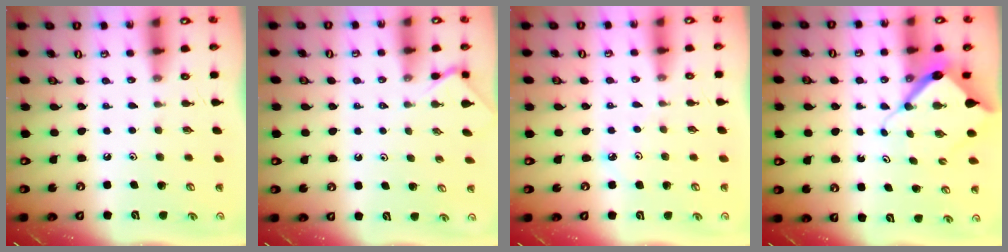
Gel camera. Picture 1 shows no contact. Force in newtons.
{"total": 2.5, "press": 2.5, "slide": 0.4}
{"total": 2.3, "press": 2.3, "slide": 0.2}
{"total": 7.5, "press": 7.5, "slide": 0.6}